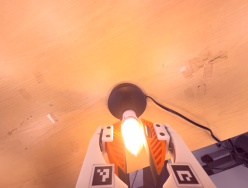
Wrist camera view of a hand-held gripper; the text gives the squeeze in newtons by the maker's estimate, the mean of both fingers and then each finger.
{"total": 18.9, "left": 18.5, "right": 19.3}